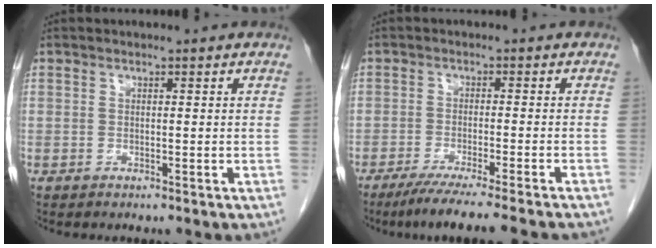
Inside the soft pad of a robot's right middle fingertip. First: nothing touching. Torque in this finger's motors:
{"motor_torque": [1.17, -0.97, 0.07, 0.06]}